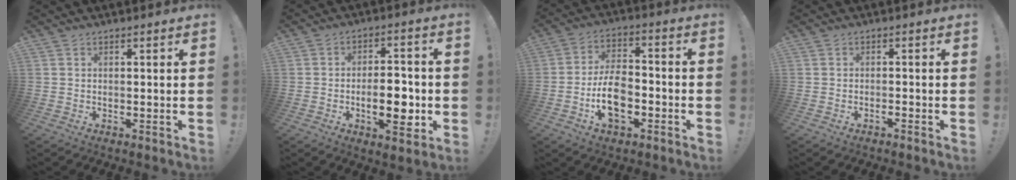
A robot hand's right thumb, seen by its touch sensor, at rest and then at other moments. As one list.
[{"total": 11.2, "force": [-2.7, 5.0, 9.6], "torque": [-0.136, 0.008, -0.048]}, {"total": 12.1, "force": [-4.0, 7.4, 8.7], "torque": [-0.155, 0.013, -0.073]}, {"total": 1.1, "force": [-1.0, -0.2, 0.5], "torque": [-0.010, -0.003, -0.019]}]